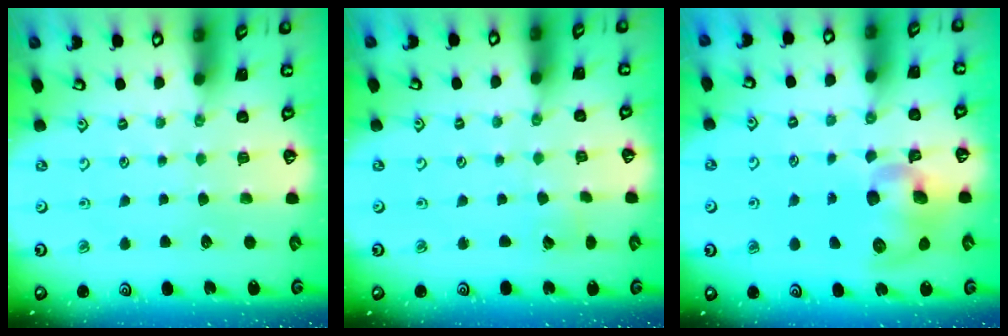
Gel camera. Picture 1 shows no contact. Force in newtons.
{"total": 2.7, "press": 2.7, "slide": 0.3}
{"total": 10.3, "press": 10.1, "slide": 1.9}